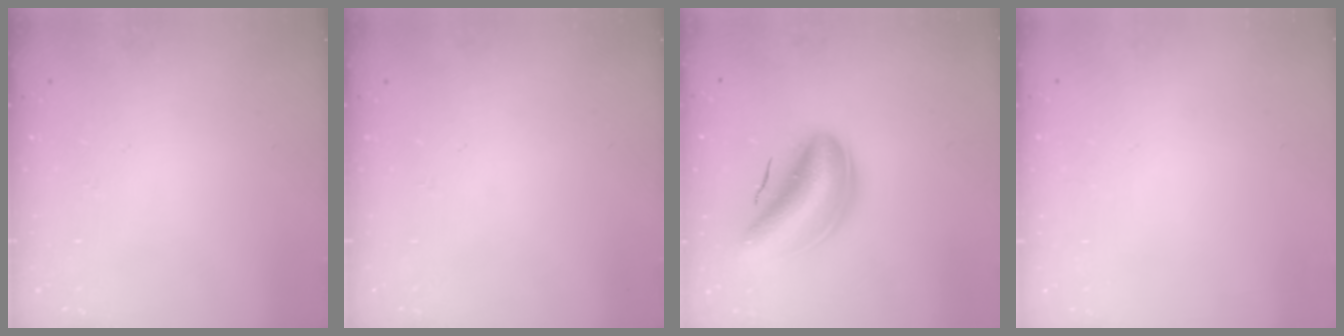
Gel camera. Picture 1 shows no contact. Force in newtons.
{"total": 0.0}
{"total": 14.1, "press": 13.5, "slide": 3.9}
{"total": 2.2, "press": 2.2, "slide": 0.1}